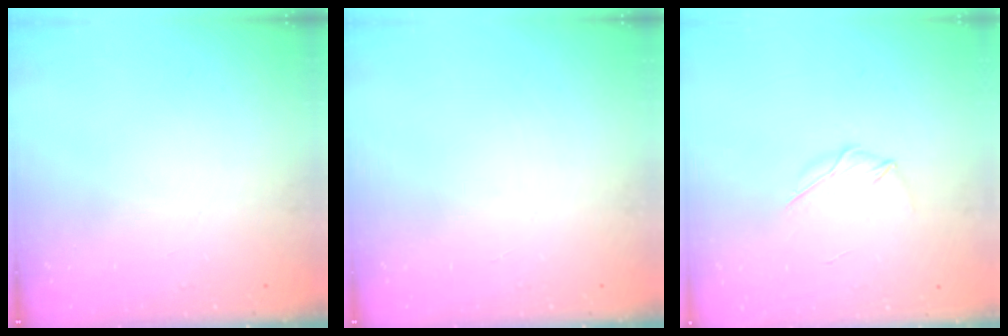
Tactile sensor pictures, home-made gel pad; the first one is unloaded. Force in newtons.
{"total": 0.0}
{"total": 3.9, "press": 3.8, "slide": 0.9}